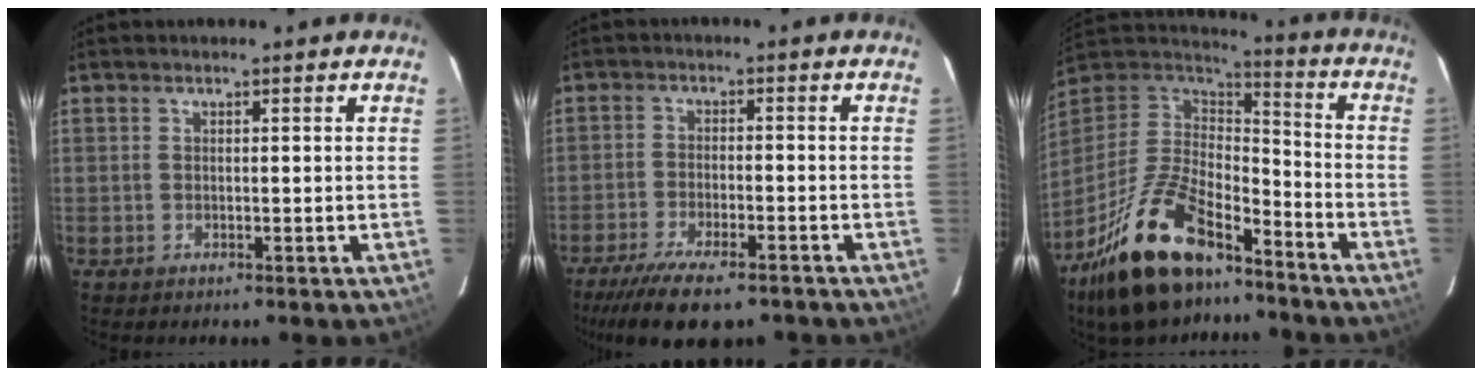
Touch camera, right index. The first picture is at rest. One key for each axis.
{"total": 13.5, "fx": -10.4, "fy": 3.9, "fz": 7.7, "tx": -0.169, "ty": -0.036, "tz": -0.172}
{"total": 23.5, "fx": -16.1, "fy": 9.7, "fz": 14.0, "tx": -0.293, "ty": -0.018, "tz": -0.278}